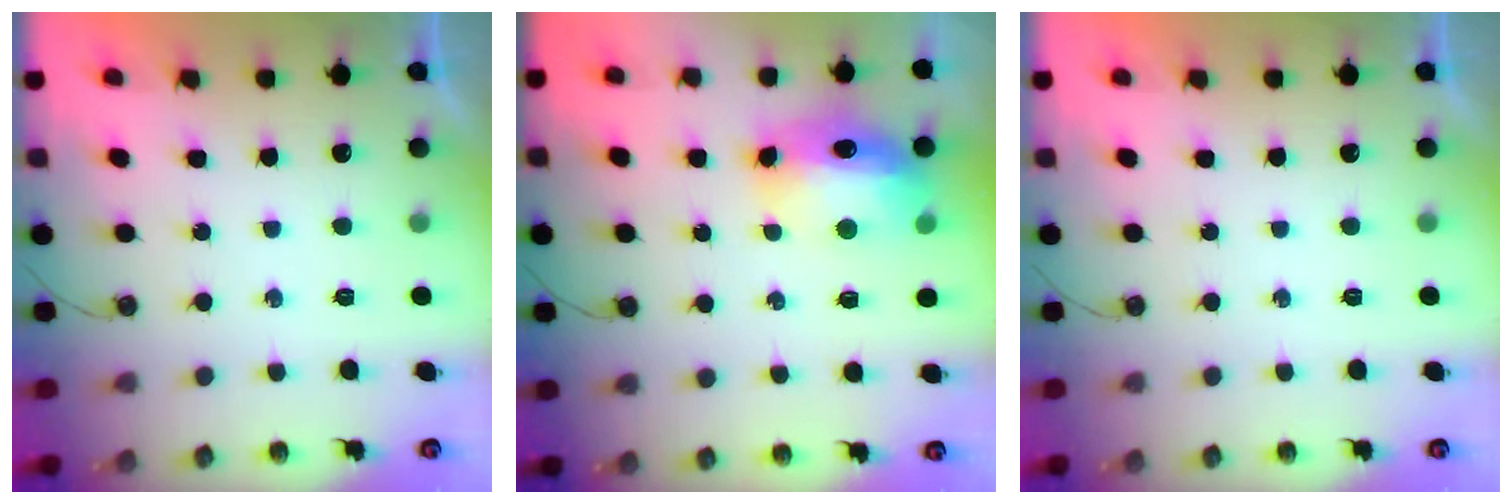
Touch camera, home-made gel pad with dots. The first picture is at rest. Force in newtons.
{"total": 13.9, "press": 13.6, "slide": 2.6}
{"total": 0.0}